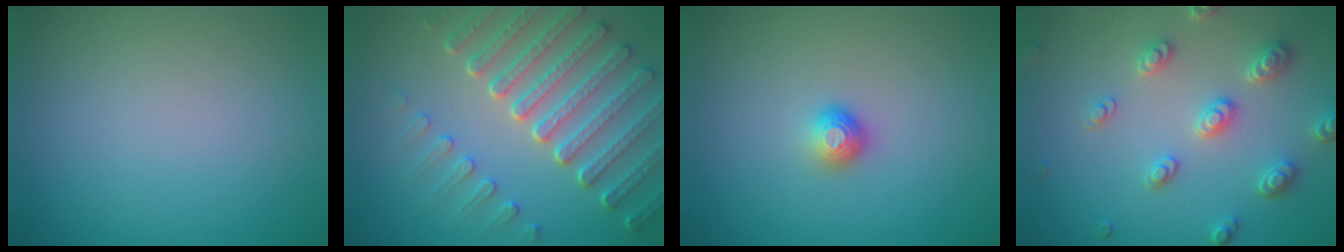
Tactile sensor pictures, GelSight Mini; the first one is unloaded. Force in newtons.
{"total": 7.5, "press": 5.5, "slide": 5.0}
{"total": 1.5, "press": 1.1, "slide": 1.0}
{"total": 4.0, "press": 3.4, "slide": 2.1}